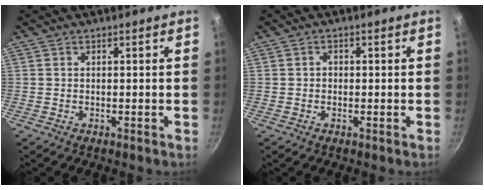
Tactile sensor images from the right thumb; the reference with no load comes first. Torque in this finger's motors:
{"motor_torque": [0.05, -0.29, 0.04, -0.06, 0.05]}